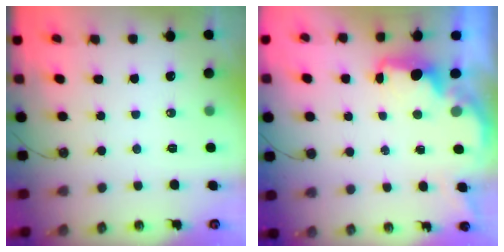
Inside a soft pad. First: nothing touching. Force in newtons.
{"total": 2.0, "press": 1.8, "slide": 0.8}